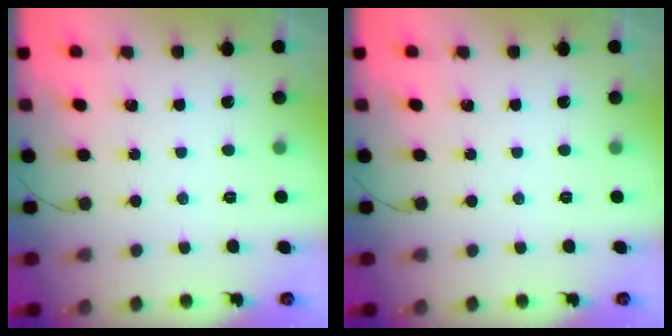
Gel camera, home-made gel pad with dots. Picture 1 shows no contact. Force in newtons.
{"total": 0.0}